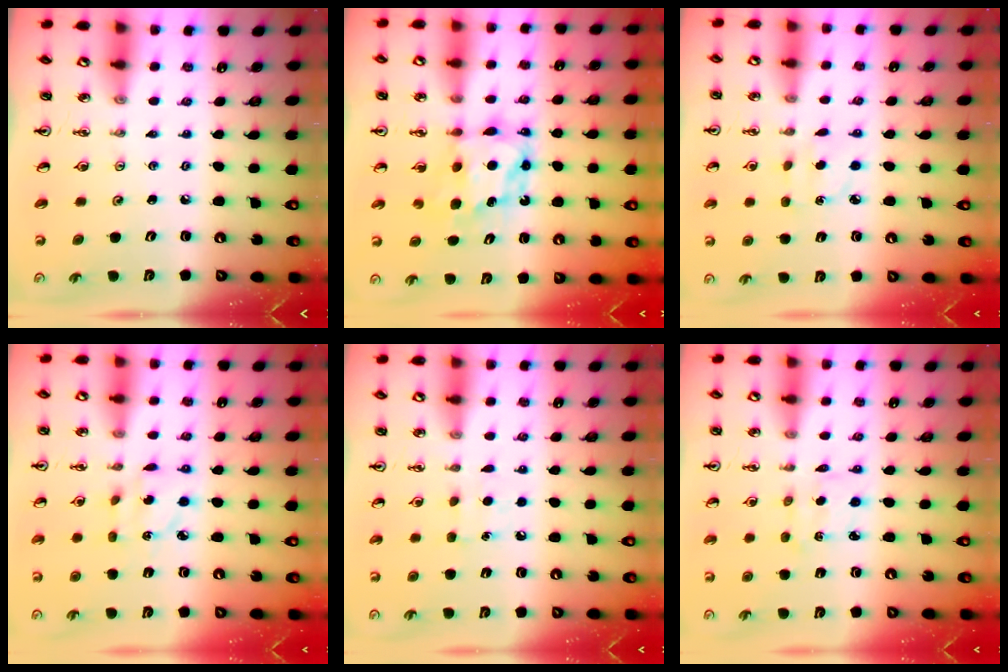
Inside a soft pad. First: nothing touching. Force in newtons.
{"total": 6.9, "press": 6.8, "slide": 0.4}
{"total": 3.3, "press": 3.2, "slide": 0.6}
{"total": 4.6, "press": 4.6, "slide": 0.3}
{"total": 7.2, "press": 7.1, "slide": 0.8}
{"total": 3.0, "press": 2.9, "slide": 0.6}